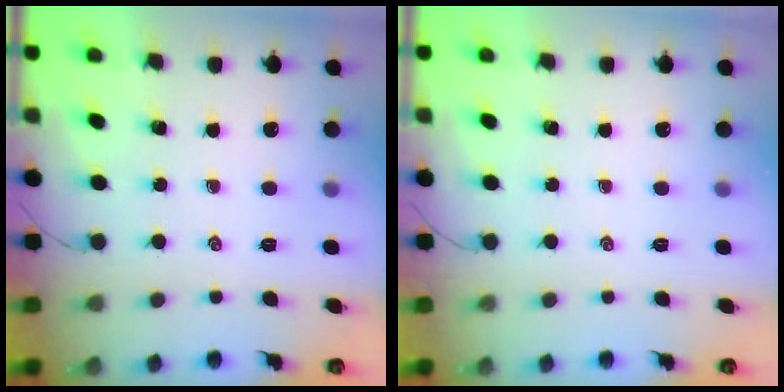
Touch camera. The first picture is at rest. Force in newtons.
{"total": 0.0}